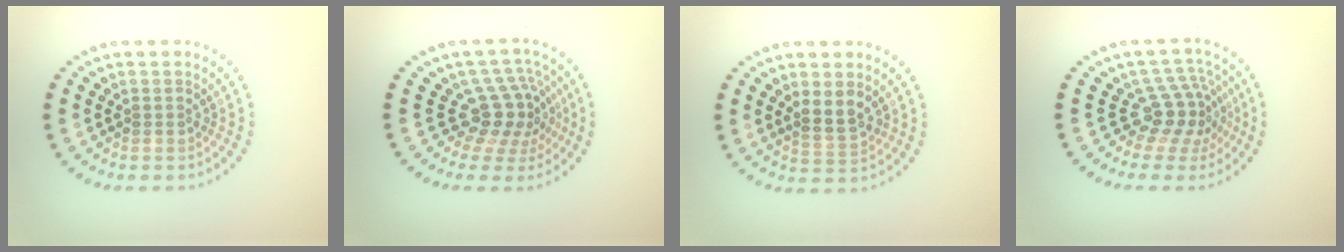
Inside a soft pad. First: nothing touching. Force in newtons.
{"total": 4.2, "press": 3.0, "slide": 3.0}
{"total": 2.4, "press": 2.2, "slide": 0.9}
{"total": 3.7, "press": 2.6, "slide": 2.6}